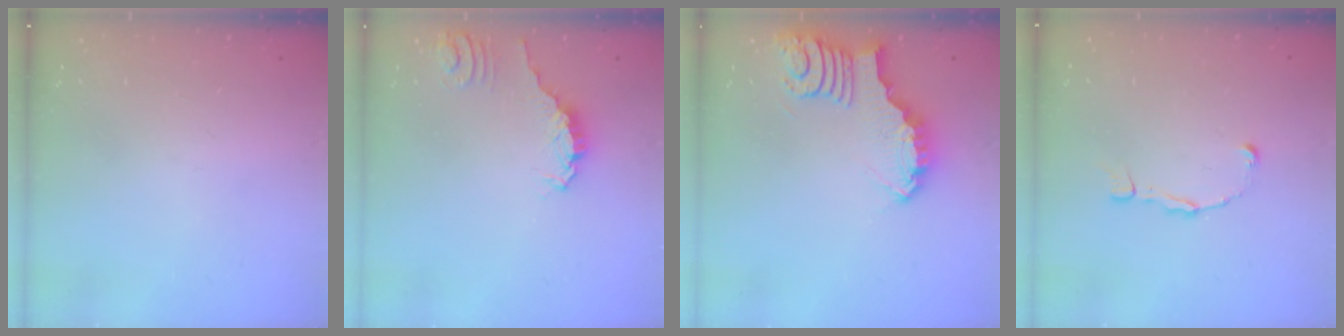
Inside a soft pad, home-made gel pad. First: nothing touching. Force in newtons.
{"total": 0.0}
{"total": 3.8, "press": 3.8, "slide": 0.2}
{"total": 1.8, "press": 1.8, "slide": 0.1}